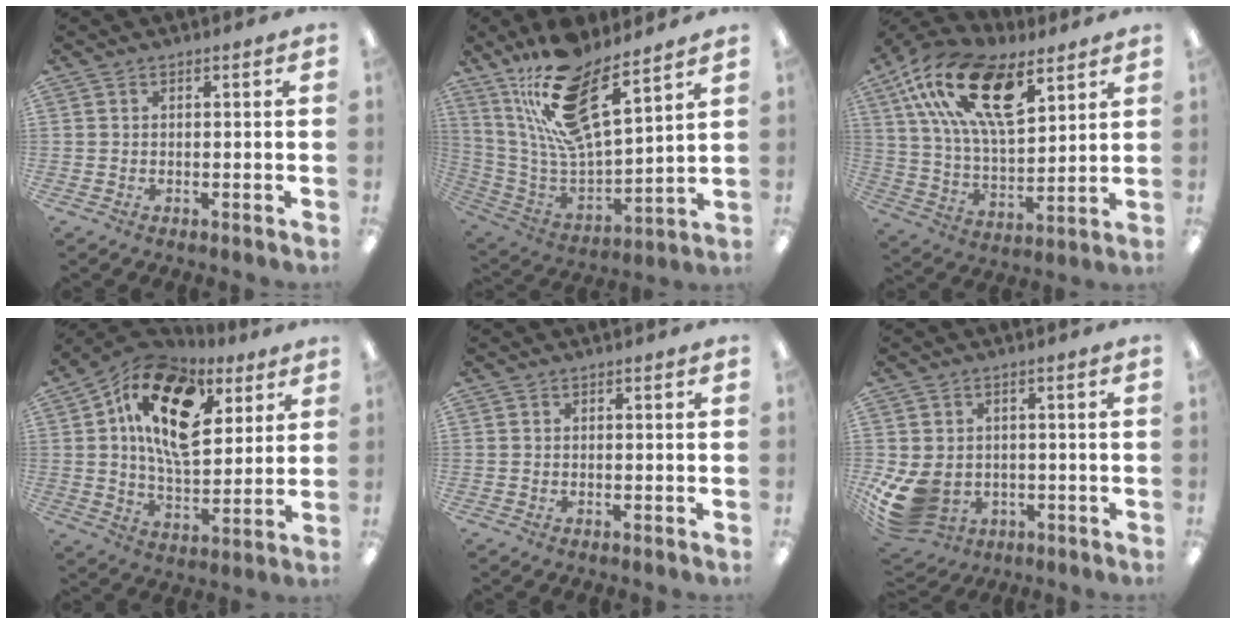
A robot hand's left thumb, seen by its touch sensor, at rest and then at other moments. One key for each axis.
{"total": 20.2, "fx": 13.7, "fy": 6.2, "fz": 13.5, "tx": -0.263, "ty": -0.078, "tz": 0.238}
{"total": 22.4, "fx": 11.9, "fy": 10.1, "fz": 16.1, "tx": -0.306, "ty": -0.049, "tz": 0.208}
{"total": 18.7, "fx": 8.3, "fy": 10.2, "fz": 13.3, "tx": -0.225, "ty": -0.017, "tz": 0.144}
{"total": 0.0}
{"total": 9.2, "fx": -1.9, "fy": 7.2, "fz": 5.4, "tx": -0.130, "ty": -0.001, "tz": -0.028}